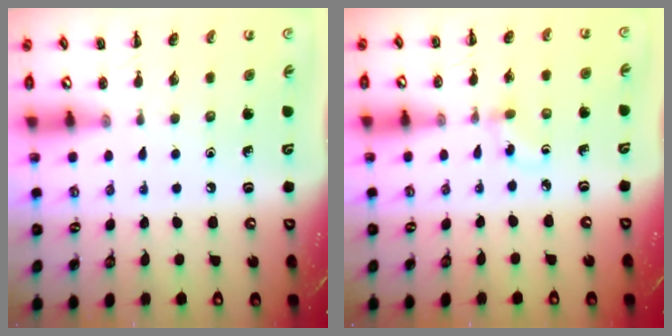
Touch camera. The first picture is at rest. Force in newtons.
{"total": 2.0, "press": 1.7, "slide": 1.0}